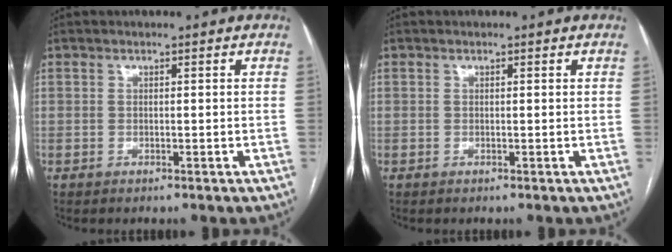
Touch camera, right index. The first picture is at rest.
{"total": 0.0}